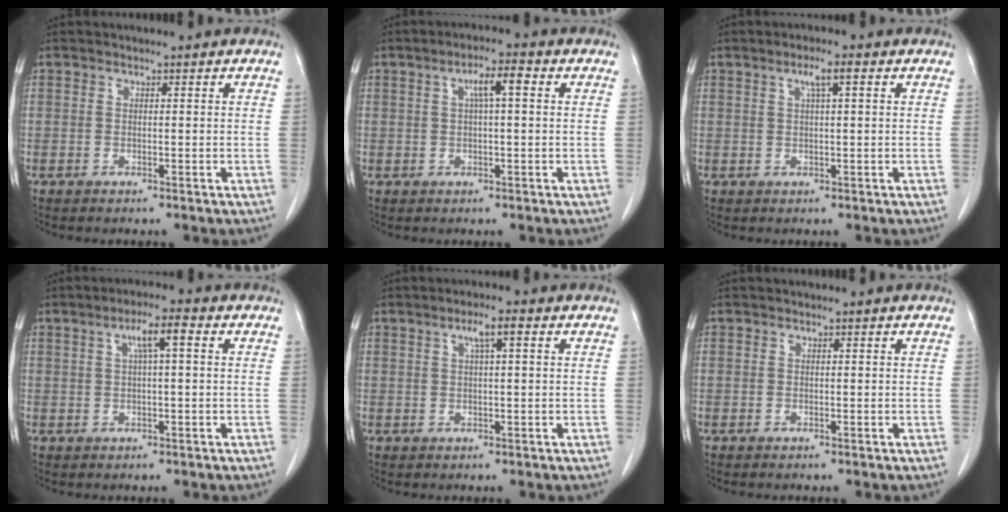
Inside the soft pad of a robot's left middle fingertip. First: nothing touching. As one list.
[{"total": 3.9, "force": [1.0, 0.6, 3.7], "torque": [-0.064, 0.013, 0.016]}, {"total": 2.6, "force": [1.1, 0.1, 2.4], "torque": [-0.042, 0.005, 0.018]}, {"total": 4.1, "force": [1.2, 0.3, 3.9], "torque": [-0.068, 0.012, 0.021]}, {"total": 2.9, "force": [1.1, 0.2, 2.7], "torque": [-0.047, 0.007, 0.019]}, {"total": 0.0}]